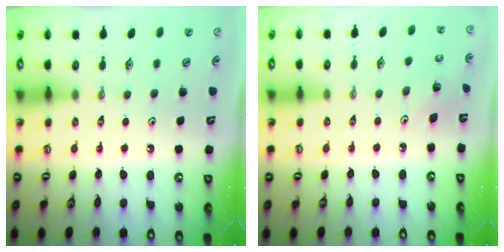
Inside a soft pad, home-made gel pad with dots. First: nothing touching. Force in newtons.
{"total": 2.7, "press": 2.7, "slide": 0.2}